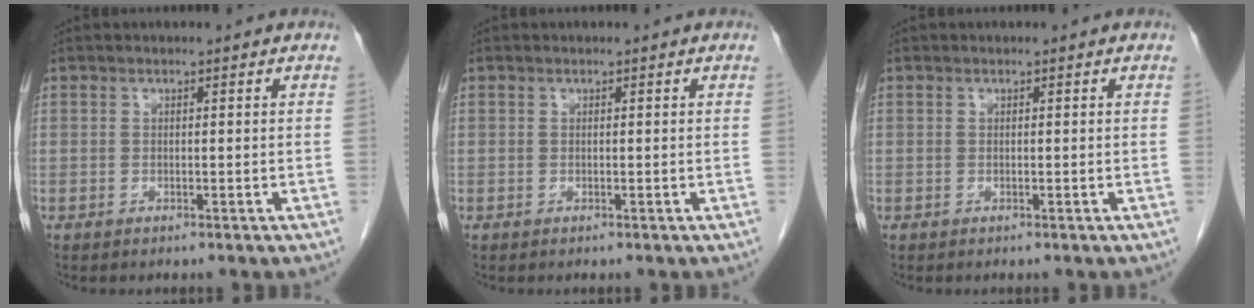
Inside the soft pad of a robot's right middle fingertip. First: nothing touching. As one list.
[{"total": 0.0}, {"total": 0.0}]